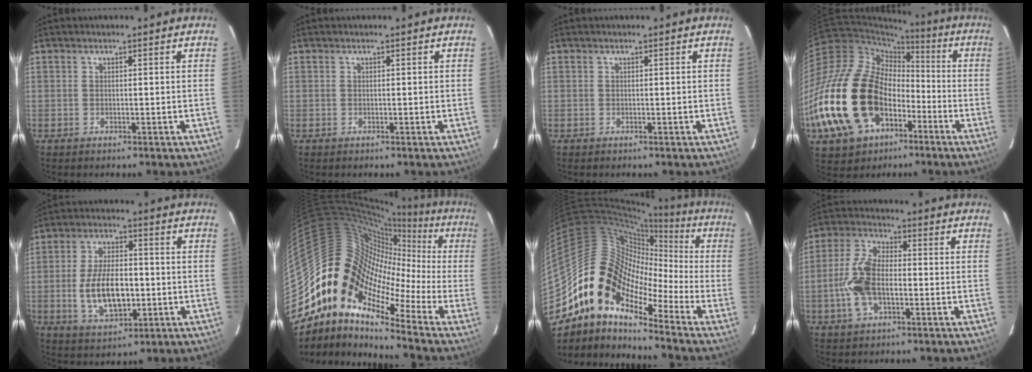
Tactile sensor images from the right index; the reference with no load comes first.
{"total": 0.0}
{"total": 0.0}
{"total": 27.5, "force": [-9.7, 18.7, 17.7], "torque": [-0.397, -0.007, -0.159]}
{"total": 11.8, "force": [-1.9, 5.9, 10.0], "torque": [-0.197, -0.002, -0.024]}
{"total": 12.2, "force": [-3.1, 8.5, 8.1], "torque": [-0.112, 0.010, -0.090]}
{"total": 15.9, "force": [-8.4, 9.5, 9.7], "torque": [-0.162, 0.010, -0.183]}
{"total": 10.2, "force": [-2.3, 5.3, 8.4], "torque": [-0.182, 0.010, -0.046]}